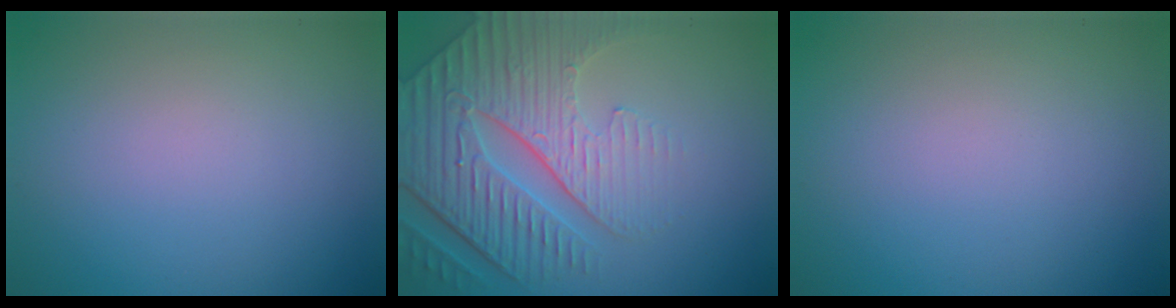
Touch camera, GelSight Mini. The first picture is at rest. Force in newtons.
{"total": 6.4, "press": 5.4, "slide": 3.4}
{"total": 0.0}